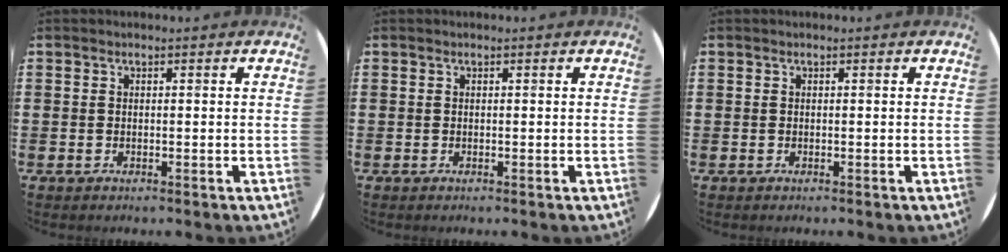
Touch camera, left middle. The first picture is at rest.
{"total": 0.0}
{"total": 0.0}